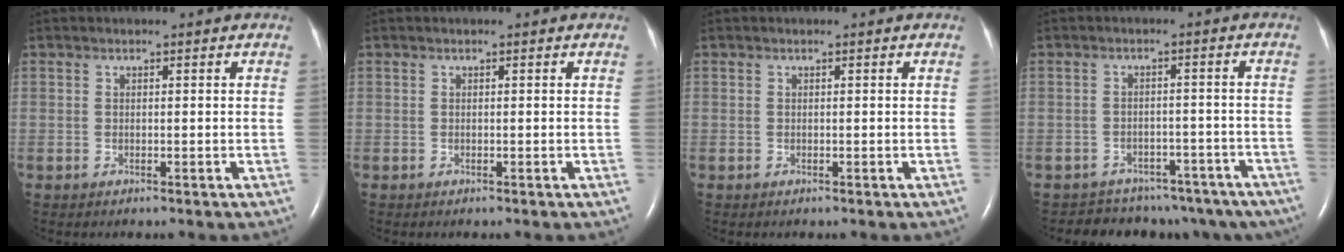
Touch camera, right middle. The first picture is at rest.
{"total": 0.0}
{"total": 0.0}
{"total": 13.0, "force": [-10.8, 6.9, 2.2], "torque": [-0.024, 0.031, -0.114]}